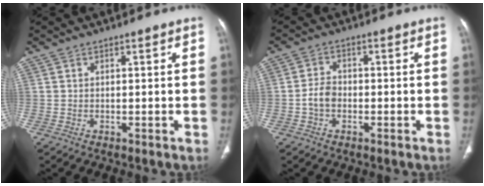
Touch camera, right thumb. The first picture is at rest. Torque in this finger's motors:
{"motor_torque": [0.40, 0.33, 0.79, -0.56, 0.00]}